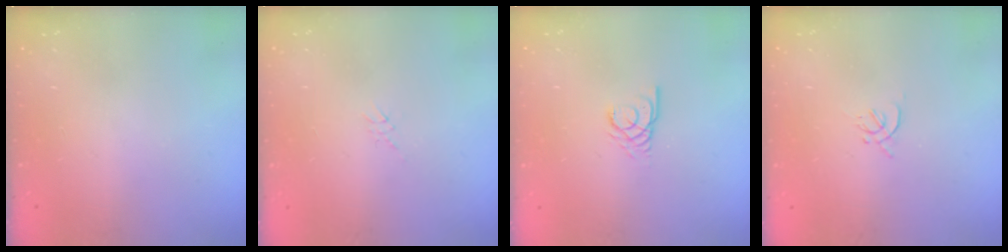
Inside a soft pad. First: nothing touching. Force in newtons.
{"total": 3.7, "press": 3.6, "slide": 0.7}
{"total": 2.7, "press": 2.7, "slide": 0.2}
{"total": 1.7, "press": 1.7, "slide": 0.5}